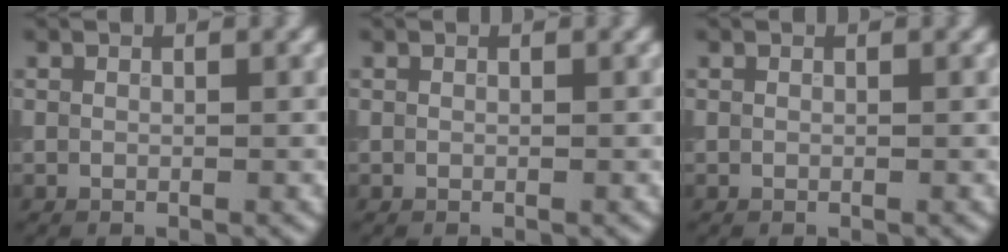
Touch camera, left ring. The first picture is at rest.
{"total": 0.0}
{"total": 0.0}